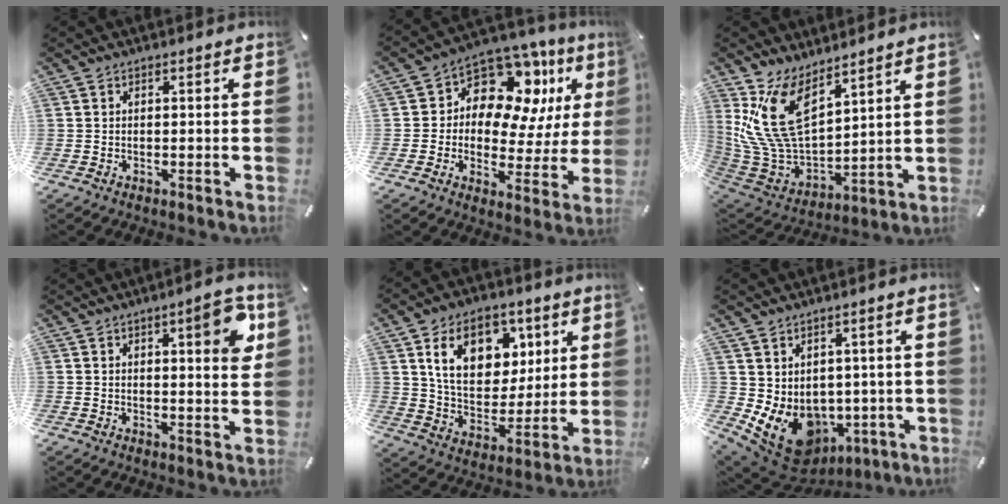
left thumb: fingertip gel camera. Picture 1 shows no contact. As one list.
[{"total": 13.6, "force": [7.0, 9.3, 7.0], "torque": [-0.106, -0.054, 0.130]}, {"total": 16.5, "force": [8.9, 9.5, 10.2], "torque": [-0.246, -0.057, 0.168]}, {"total": 8.4, "force": [3.7, 2.5, 7.1], "torque": [-0.092, -0.017, 0.053]}, {"total": 16.4, "force": [7.3, 11.6, 9.0], "torque": [-0.149, -0.014, 0.135]}, {"total": 9.9, "force": [-2.1, 8.4, 4.7], "torque": [-0.090, -0.010, -0.025]}]